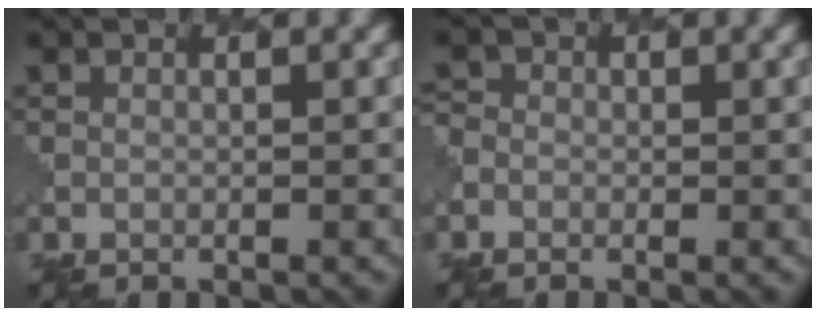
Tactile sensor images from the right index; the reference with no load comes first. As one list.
[{"total": 1.4, "force": [-0.4, 1.3, 0.3], "torque": [0.002, 0.001, -0.011]}]